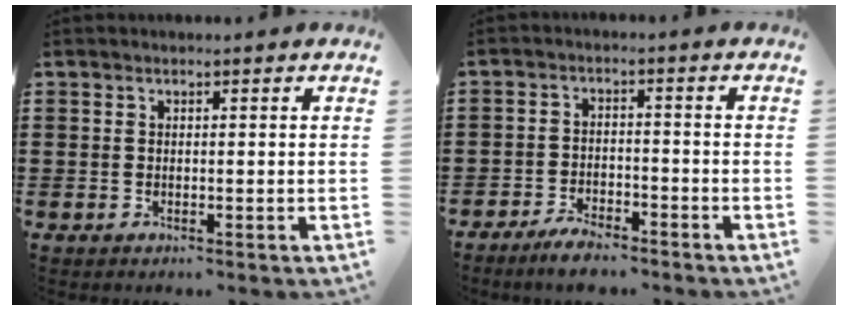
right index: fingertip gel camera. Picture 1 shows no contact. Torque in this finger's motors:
{"motor_torque": [0.05, 1.12, 0.01, -0.01]}